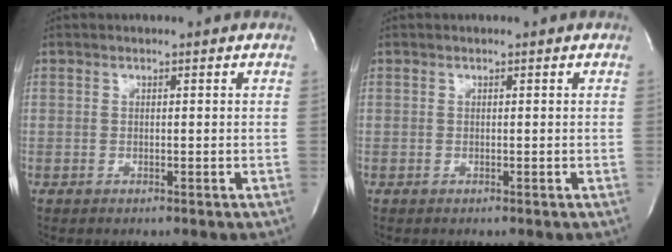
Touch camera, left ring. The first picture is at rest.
{"total": 0.0}